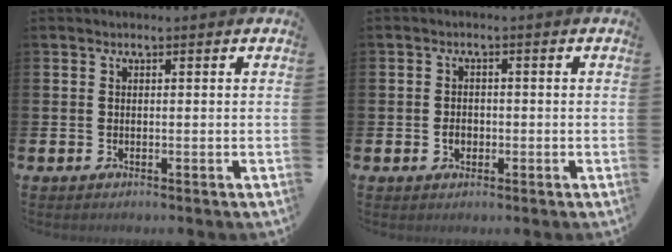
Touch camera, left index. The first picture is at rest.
{"total": 1.9, "force": [-0.5, 1.4, 1.1], "torque": [-0.009, 0.000, -0.014]}